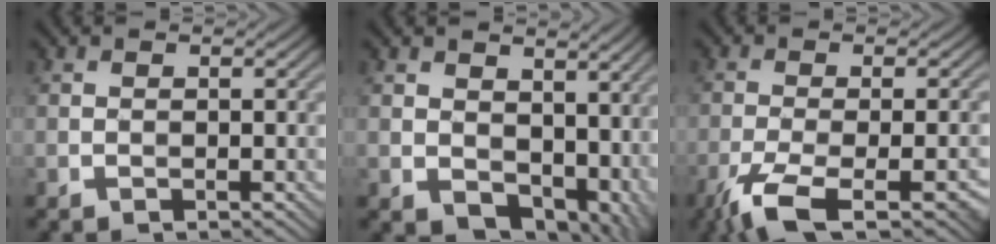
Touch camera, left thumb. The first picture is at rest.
{"total": 8.7, "force": [1.8, 6.3, 5.7], "torque": [-0.107, -0.030, 0.045]}
{"total": 9.2, "force": [-5.3, 2.4, 7.2], "torque": [-0.119, -0.012, -0.097]}